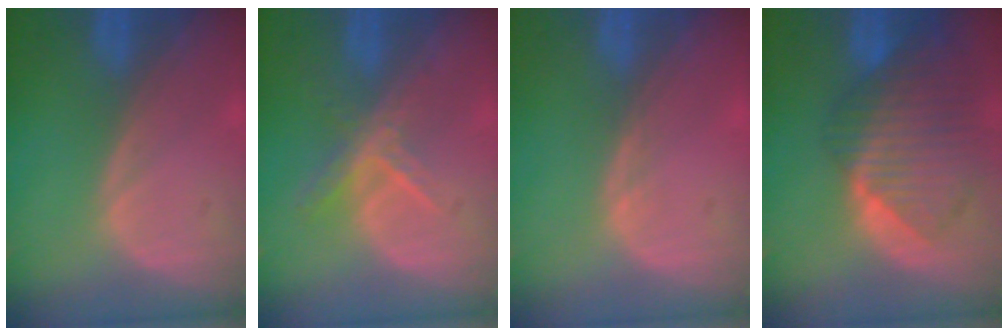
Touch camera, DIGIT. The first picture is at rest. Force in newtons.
{"total": 5.6, "press": 4.8, "slide": 2.8}
{"total": 0.8, "press": 0.6, "slide": 0.5}
{"total": 10.3, "press": 8.9, "slide": 5.2}